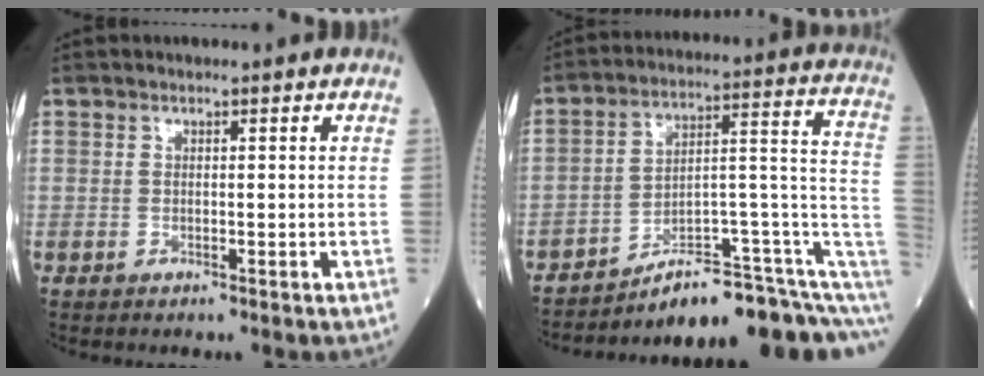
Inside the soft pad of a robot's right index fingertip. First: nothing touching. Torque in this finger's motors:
{"motor_torque": [0.85, -1.30, 0.17, 0.06]}